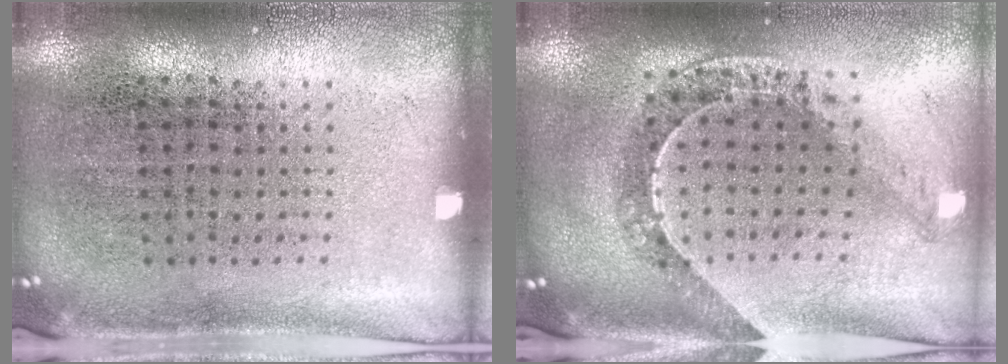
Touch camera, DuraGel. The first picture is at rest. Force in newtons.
{"total": 1.2, "press": 1.2, "slide": 0.2}